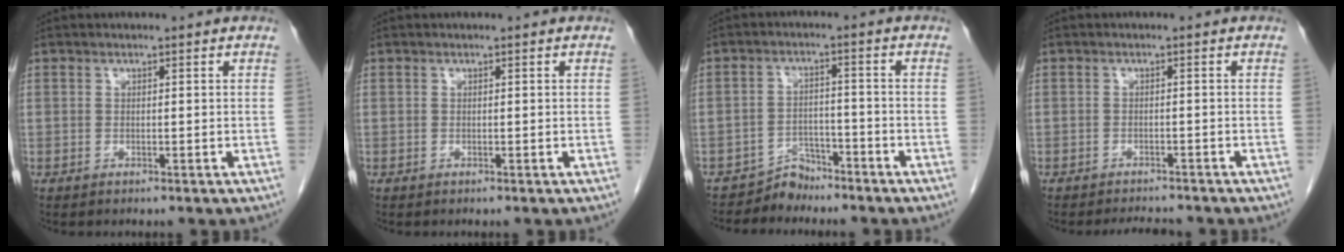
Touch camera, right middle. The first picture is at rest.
{"total": 0.0}
{"total": 3.6, "force": [-3.3, 1.3, -0.6], "torque": [0.015, 0.003, -0.057]}
{"total": 3.8, "force": [-3.6, 0.8, 0.8], "torque": [-0.015, -0.009, -0.051]}